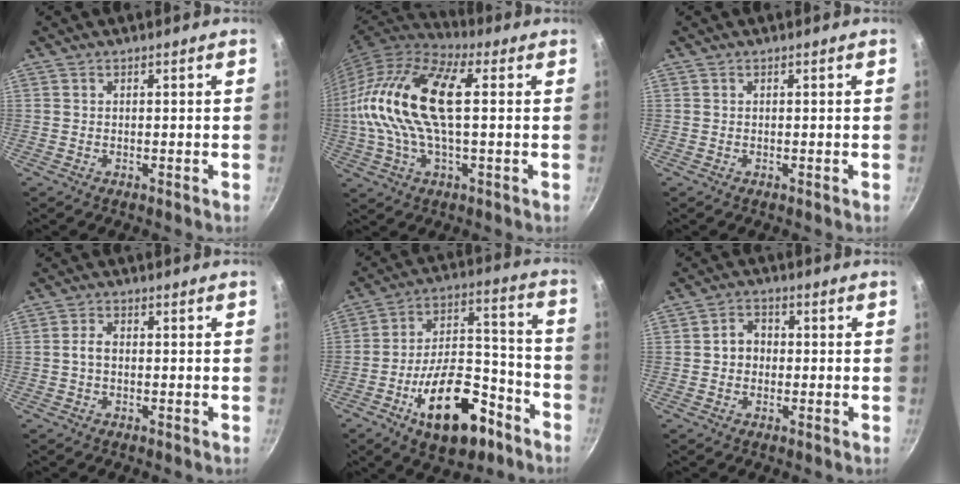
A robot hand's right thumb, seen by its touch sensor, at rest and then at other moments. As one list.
[{"total": 21.0, "force": [2.5, 9.3, 18.6], "torque": [-0.370, 0.024, 0.031]}, {"total": 0.0}, {"total": 2.5, "force": [-0.2, 1.6, 1.9], "torque": [-0.034, 0.012, -0.008]}, {"total": 20.8, "force": [-10.5, 10.5, 14.5], "torque": [-0.188, 0.089, -0.155]}, {"total": 4.2, "force": [-0.3, 3.6, 2.1], "torque": [-0.009, 0.012, -0.010]}]